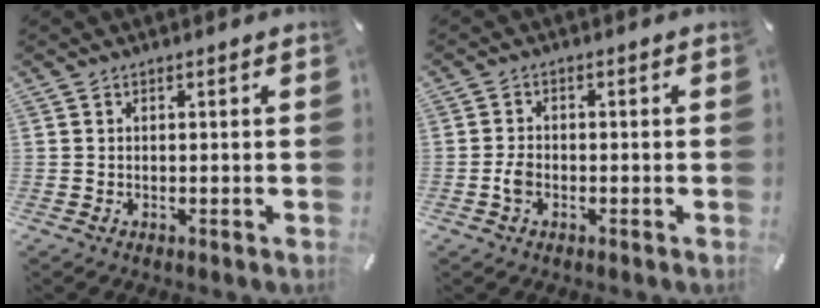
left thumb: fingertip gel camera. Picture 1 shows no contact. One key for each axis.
{"total": 2.6, "fx": -1.0, "fy": 1.7, "fz": 1.7, "tx": -0.044, "ty": 0.001, "tz": -0.022}